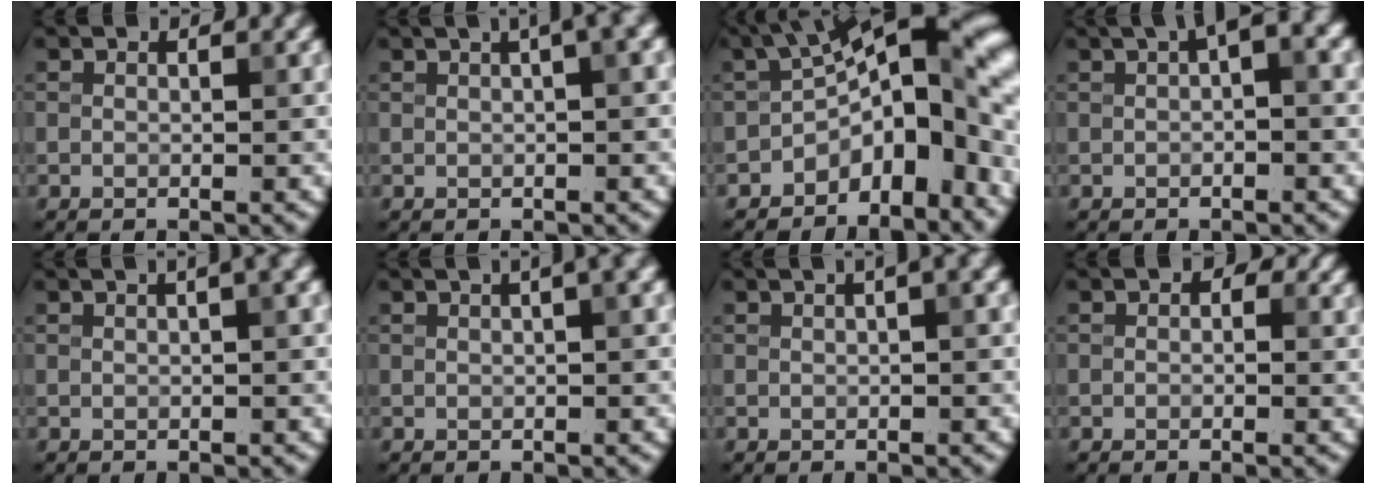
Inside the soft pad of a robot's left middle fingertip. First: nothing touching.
{"total": 5.2, "force": [2.4, 1.8, 4.3], "torque": [-0.038, 0.024, 0.018]}
{"total": 11.3, "force": [-3.3, 5.6, 9.3], "torque": [-0.104, 0.019, -0.061]}
{"total": 3.0, "force": [1.1, 0.7, 2.7], "torque": [-0.032, 0.014, 0.014]}
{"total": 3.6, "force": [1.5, 1.3, 3.0], "torque": [-0.025, 0.015, 0.008]}
{"total": 4.0, "force": [1.7, 1.5, 3.3], "torque": [-0.026, 0.016, 0.009]}
{"total": 3.2, "force": [1.3, 0.9, 2.7], "torque": [-0.028, 0.014, 0.011]}
{"total": 1.2, "force": [0.1, 0.9, 0.7], "torque": [-0.002, -0.002, -0.002]}